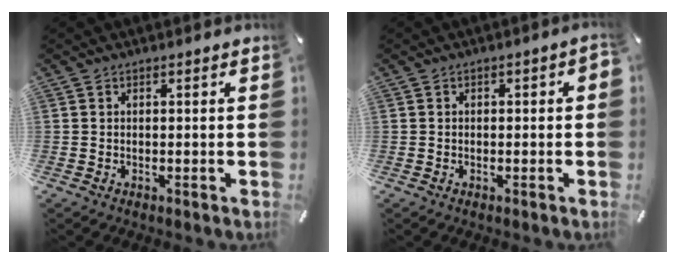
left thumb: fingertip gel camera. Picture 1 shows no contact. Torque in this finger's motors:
{"motor_torque": [0.36, -0.33, 0.04, 0.27, -0.04]}